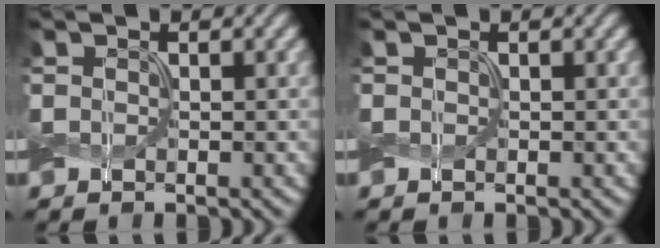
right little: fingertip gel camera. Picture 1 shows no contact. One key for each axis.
{"total": 0.0}